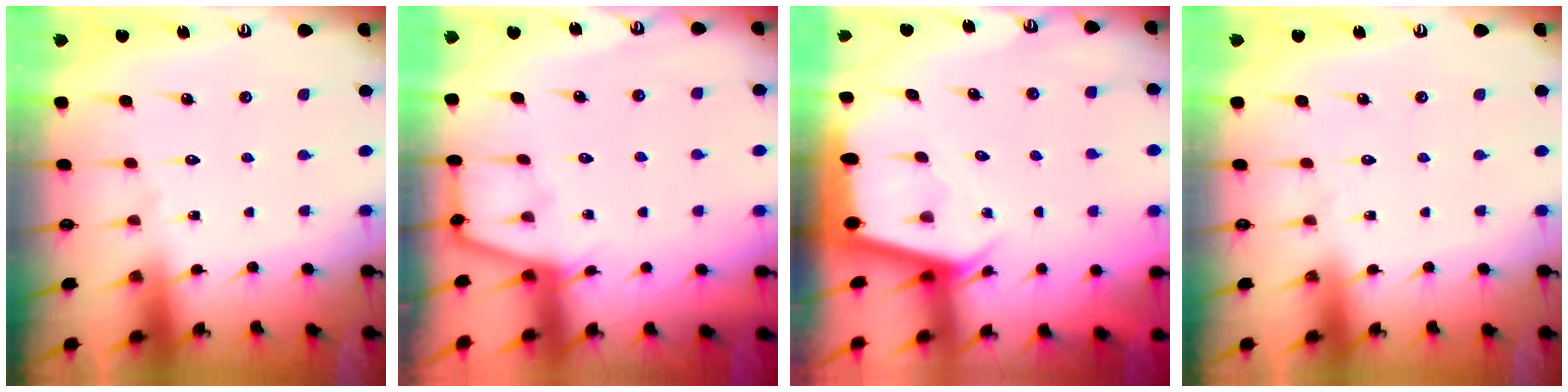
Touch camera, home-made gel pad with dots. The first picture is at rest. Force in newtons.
{"total": 3.8, "press": 3.8, "slide": 0.5}
{"total": 2.4, "press": 2.4, "slide": 0.2}
{"total": 0.0}